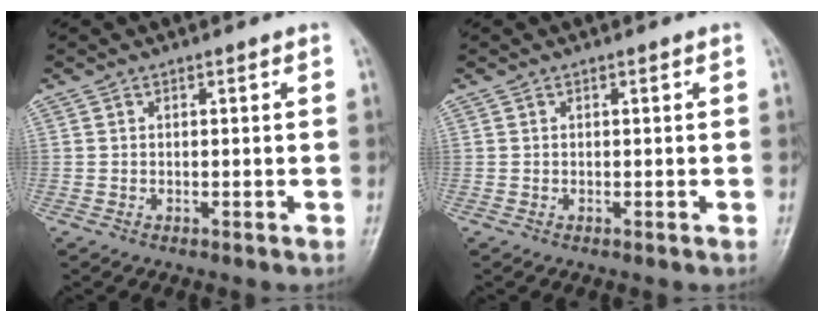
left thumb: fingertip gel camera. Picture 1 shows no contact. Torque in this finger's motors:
{"motor_torque": [-0.03, 0.07, -0.03, -0.10, 0.00]}